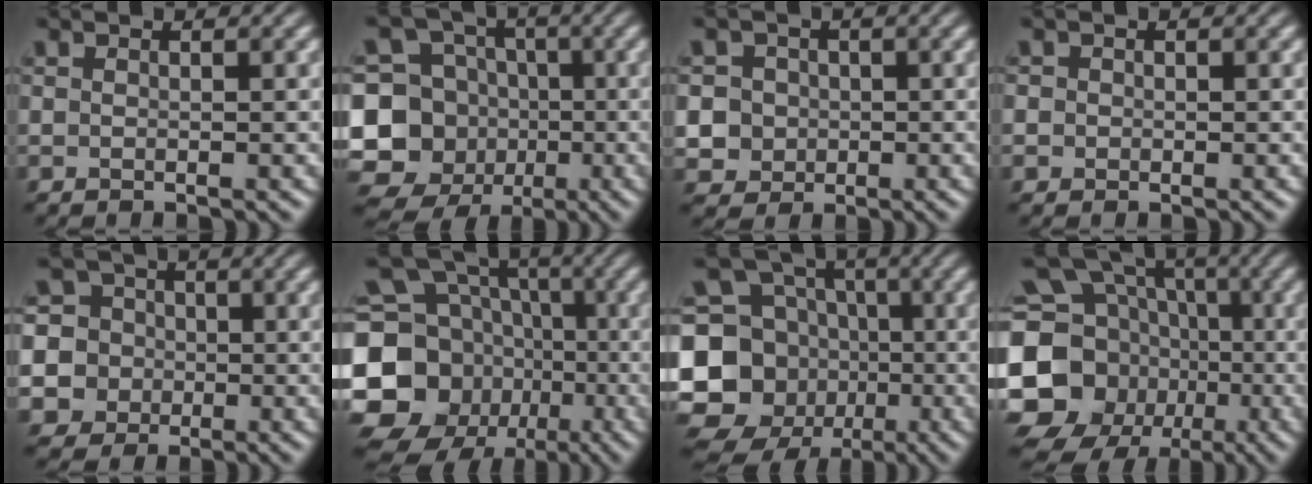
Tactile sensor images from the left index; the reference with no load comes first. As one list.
[{"total": 13.5, "force": [-4.2, 12.3, 3.5], "torque": [-0.103, -0.020, -0.075]}, {"total": 6.0, "force": [-0.9, 5.8, 1.4], "torque": [-0.028, 0.009, -0.030]}, {"total": 0.7, "force": [-0.2, 0.7, -0.1], "torque": [0.009, -0.004, -0.006]}, {"total": 8.3, "force": [-2.0, 7.9, 1.6], "torque": [-0.045, 0.011, -0.063]}, {"total": 18.8, "force": [-5.3, 16.1, 8.2], "torque": [-0.193, -0.014, -0.111]}, {"total": 15.2, "force": [-4.2, 13.4, 5.7], "torque": [-0.151, -0.013, -0.081]}, {"total": 19.3, "force": [-4.5, 16.8, 8.3], "torque": [-0.191, -0.017, -0.103]}]